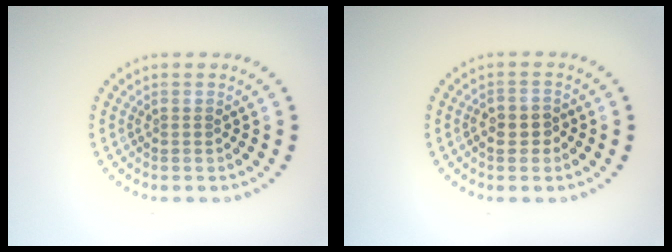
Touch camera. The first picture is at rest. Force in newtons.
{"total": 2.2, "press": 2.1, "slide": 0.6}